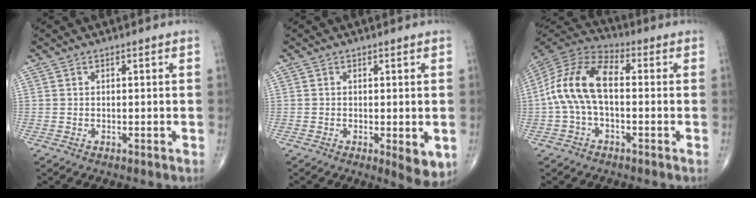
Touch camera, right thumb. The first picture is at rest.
{"total": 5.2, "force": [-1.2, 1.9, 4.8], "torque": [-0.062, -0.014, -0.014]}
{"total": 13.0, "force": [-0.3, 7.0, 11.0], "torque": [-0.221, 0.039, -0.018]}